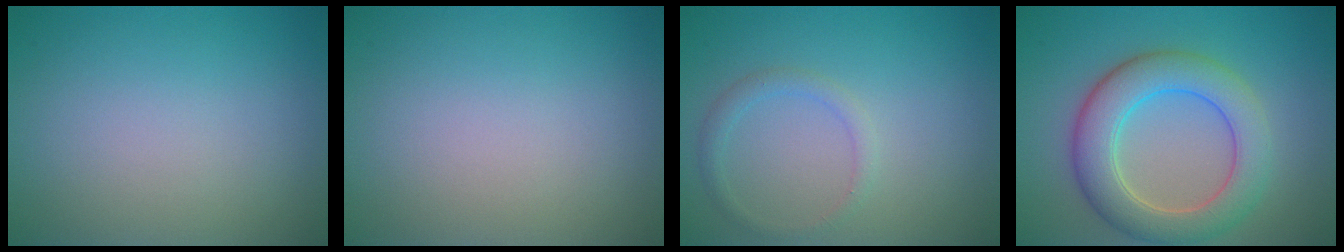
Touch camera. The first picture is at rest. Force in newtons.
{"total": 0.0}
{"total": 1.4, "press": 1.4, "slide": 0.2}
{"total": 6.5, "press": 6.5, "slide": 0.0}